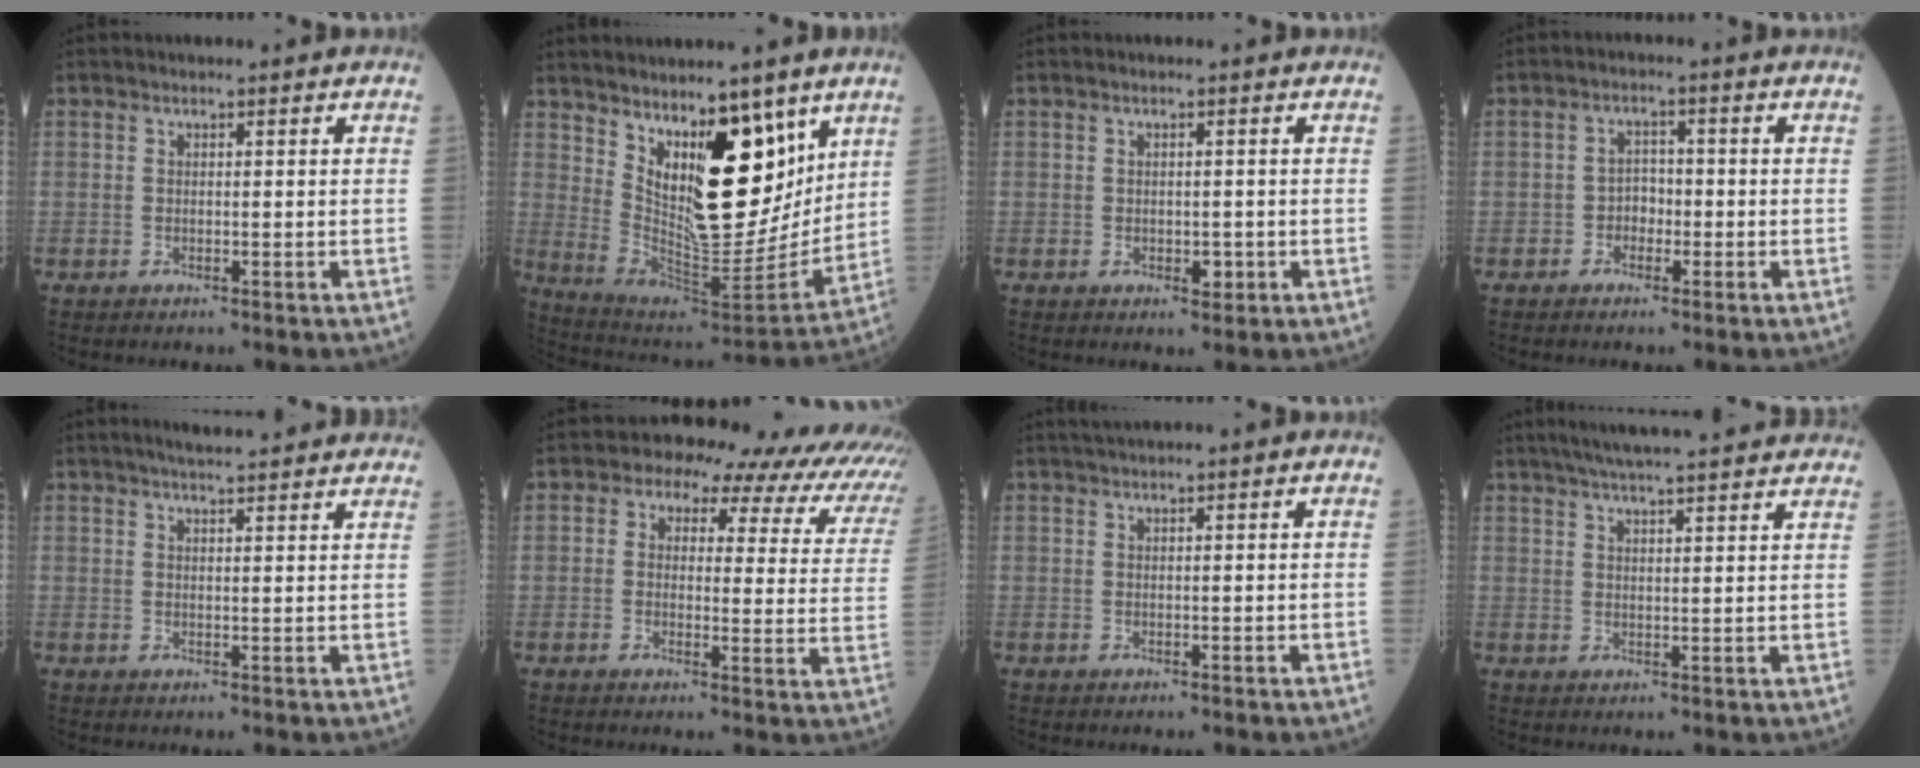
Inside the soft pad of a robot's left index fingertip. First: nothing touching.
{"total": 17.1, "force": [8.6, 6.1, 13.4], "torque": [-0.210, -0.006, 0.167]}
{"total": 1.8, "force": [-0.5, 1.1, 1.3], "torque": [-0.017, 0.000, -0.001]}
{"total": 2.6, "force": [-1.1, 1.9, 1.4], "torque": [-0.020, 0.006, -0.022]}
{"total": 9.7, "force": [8.6, 1.0, 4.4], "torque": [-0.060, 0.029, 0.101]}
{"total": 15.8, "force": [11.7, 7.3, 7.7], "torque": [-0.071, 0.019, 0.106]}
{"total": 1.5, "force": [1.2, -0.4, 0.7], "torque": [-0.015, 0.009, 0.029]}
{"total": 17.5, "force": [15.5, 1.4, 8.1], "torque": [-0.127, 0.042, 0.203]}